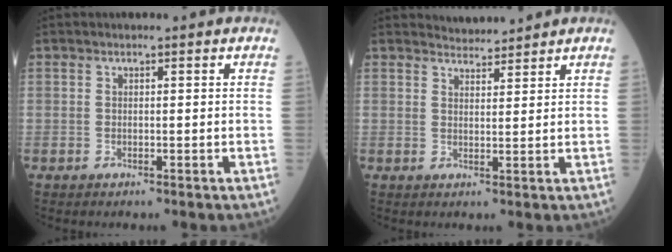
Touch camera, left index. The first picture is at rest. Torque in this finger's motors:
{"motor_torque": [-0.27, -0.24, -0.27, -0.05]}